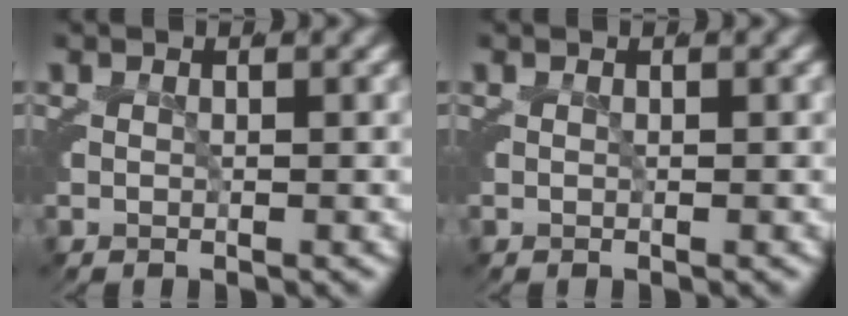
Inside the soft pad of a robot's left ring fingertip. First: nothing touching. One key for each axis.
{"total": 0.0}